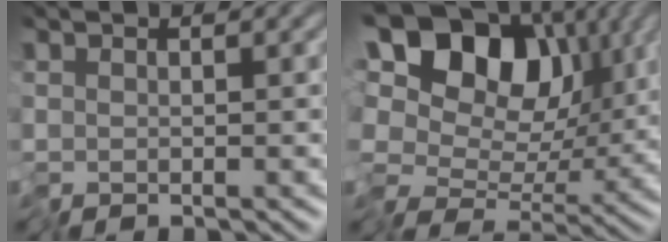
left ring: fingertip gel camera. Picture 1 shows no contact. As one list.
[{"total": 14.6, "force": [3.1, 10.3, 9.9], "torque": [-0.148, 0.038, 0.048]}]